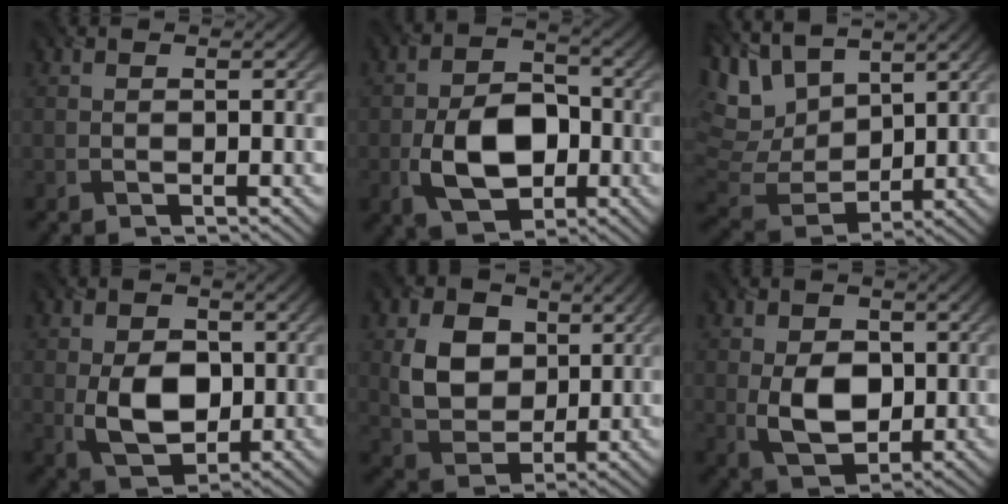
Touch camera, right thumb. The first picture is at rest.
{"total": 8.9, "force": [-2.3, 5.9, 6.3], "torque": [-0.117, -0.006, -0.042]}
{"total": 11.7, "force": [6.5, 6.5, 7.2], "torque": [-0.219, 0.023, 0.122]}
{"total": 7.8, "force": [-0.3, 5.4, 5.6], "torque": [-0.112, -0.011, -0.006]}
{"total": 8.5, "force": [2.4, 6.5, 4.9], "torque": [-0.115, -0.006, 0.038]}
{"total": 6.9, "force": [0.0, 4.8, 5.0], "torque": [-0.101, -0.008, -0.001]}